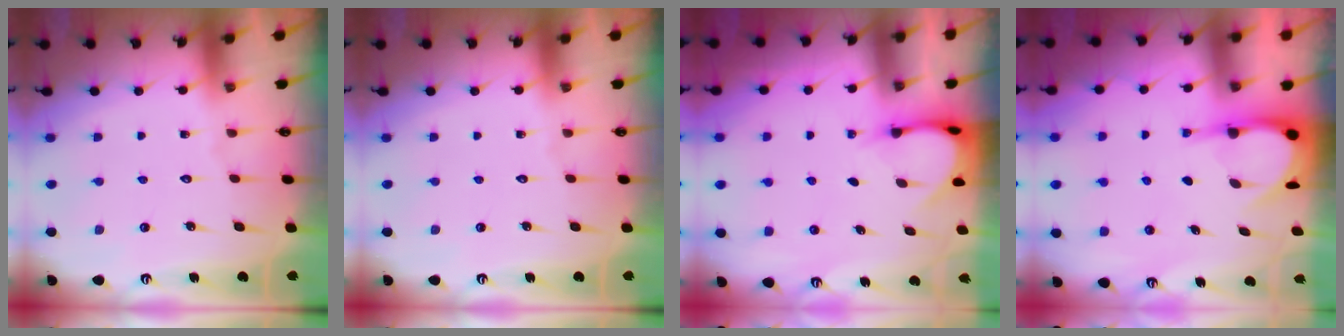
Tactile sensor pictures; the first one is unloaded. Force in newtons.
{"total": 0.0}
{"total": 3.9, "press": 3.9, "slide": 0.3}
{"total": 4.8, "press": 4.8, "slide": 0.3}